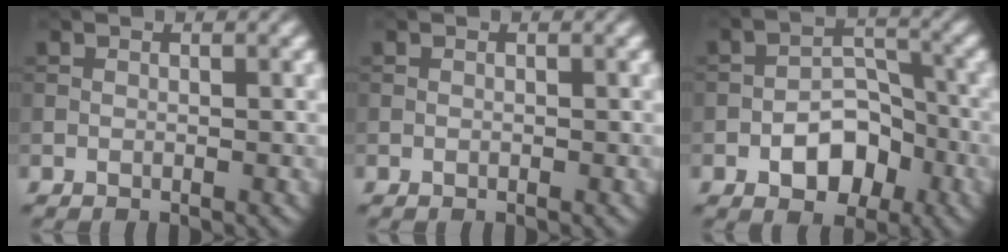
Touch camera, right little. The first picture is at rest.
{"total": 0.0}
{"total": 5.4, "force": [-2.3, 3.2, 3.6], "torque": [-0.045, 0.006, -0.041]}